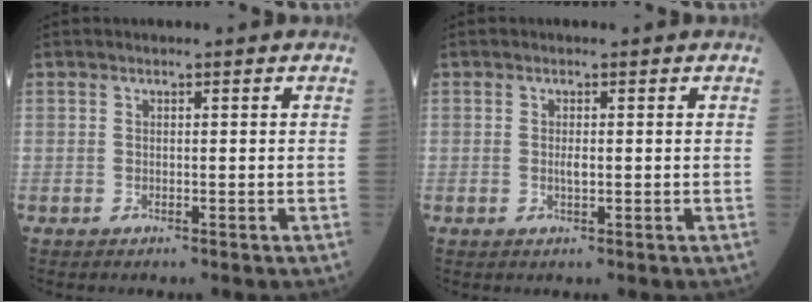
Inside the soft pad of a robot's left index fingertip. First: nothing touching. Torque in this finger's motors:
{"motor_torque": [0.25, -0.06, 0.03, 0.00]}